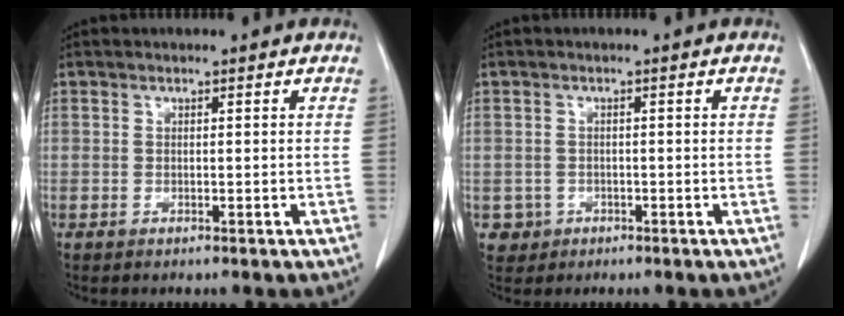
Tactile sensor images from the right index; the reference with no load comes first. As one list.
[{"total": 2.7, "force": [-0.9, 2.6, -0.2], "torque": [0.008, 0.011, -0.011]}]